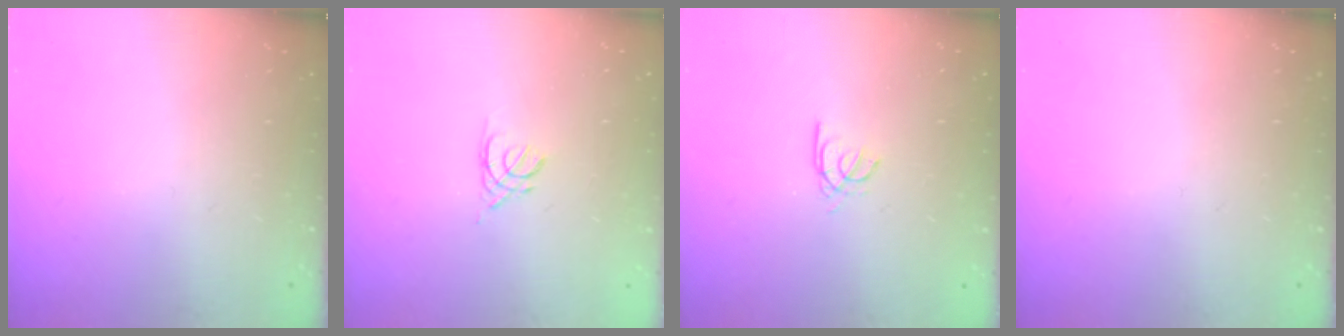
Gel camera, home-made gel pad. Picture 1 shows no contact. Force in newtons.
{"total": 2.5, "press": 2.5, "slide": 0.6}
{"total": 2.6, "press": 2.6, "slide": 0.4}
{"total": 0.0}